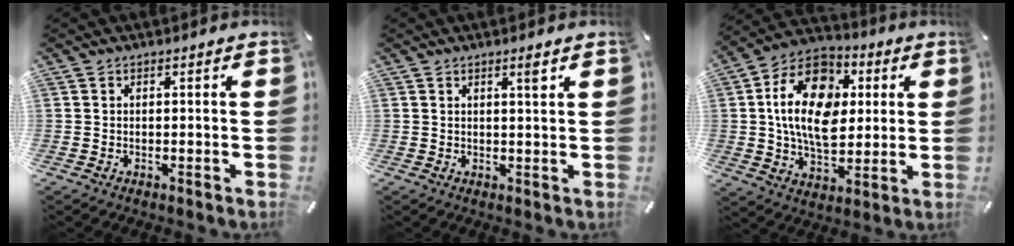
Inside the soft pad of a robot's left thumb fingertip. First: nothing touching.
{"total": 2.2, "force": [1.3, 0.2, 1.8], "torque": [-0.031, -0.005, 0.020]}
{"total": 18.9, "force": [2.9, 13.1, 13.3], "torque": [-0.247, 0.007, 0.048]}